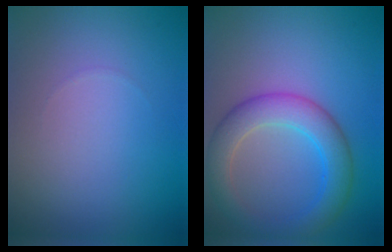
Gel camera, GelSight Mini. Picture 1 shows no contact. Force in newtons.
{"total": 5.2, "press": 5.2, "slide": 0.1}